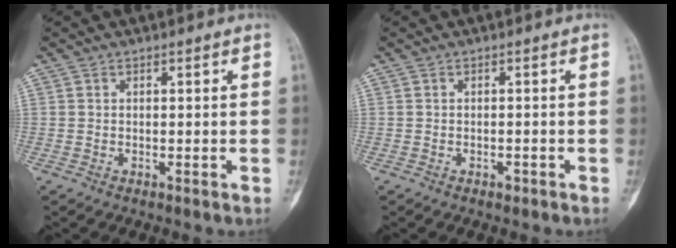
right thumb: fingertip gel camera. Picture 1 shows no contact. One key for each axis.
{"total": 0.9, "fx": -0.6, "fy": 0.5, "fz": 0.5, "tx": -0.007, "ty": 0.004, "tz": -0.008}